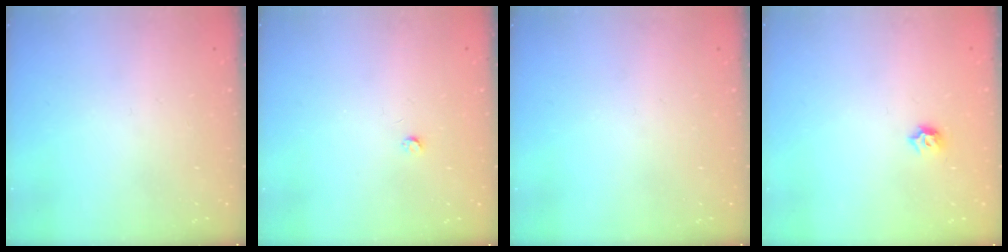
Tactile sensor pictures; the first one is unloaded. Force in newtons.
{"total": 2.5, "press": 2.5, "slide": 0.4}
{"total": 0.0}
{"total": 4.0, "press": 3.9, "slide": 0.8}